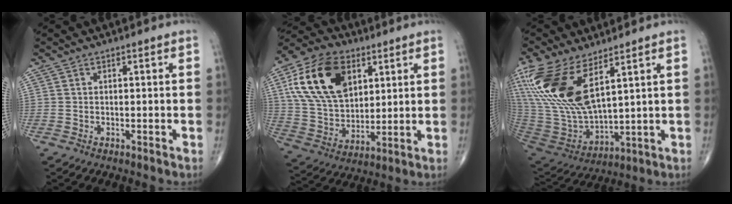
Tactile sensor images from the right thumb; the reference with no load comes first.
{"total": 19.7, "force": [7.1, 12.4, 13.5], "torque": [-0.233, -0.015, 0.132]}
{"total": 22.4, "force": [10.7, 9.6, 17.2], "torque": [-0.390, -0.042, 0.221]}